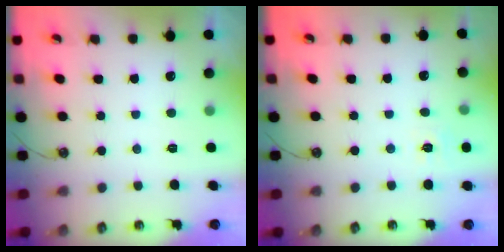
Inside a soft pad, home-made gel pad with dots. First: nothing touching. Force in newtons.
{"total": 4.7, "press": 4.7, "slide": 0.6}